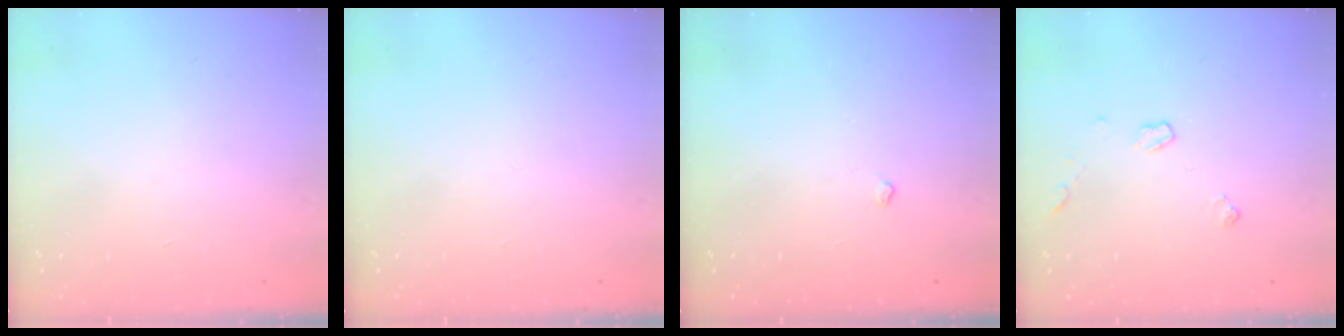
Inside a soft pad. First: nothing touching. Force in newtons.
{"total": 0.0}
{"total": 3.2, "press": 3.2, "slide": 0.5}
{"total": 5.2, "press": 5.1, "slide": 0.7}